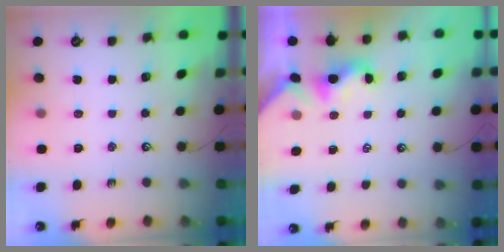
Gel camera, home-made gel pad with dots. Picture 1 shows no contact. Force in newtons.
{"total": 2.0, "press": 2.0, "slide": 0.5}